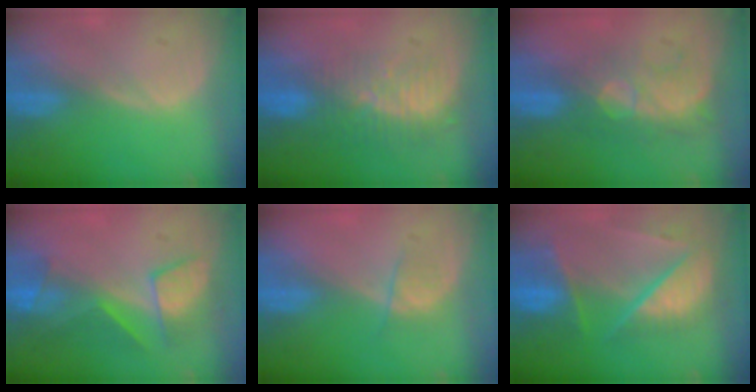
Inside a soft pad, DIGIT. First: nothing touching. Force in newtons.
{"total": 8.5, "press": 7.6, "slide": 3.9}
{"total": 8.8, "press": 7.6, "slide": 4.4}
{"total": 7.6, "press": 7.2, "slide": 2.5}
{"total": 2.5, "press": 2.3, "slide": 0.9}
{"total": 10.1, "press": 8.6, "slide": 5.3}